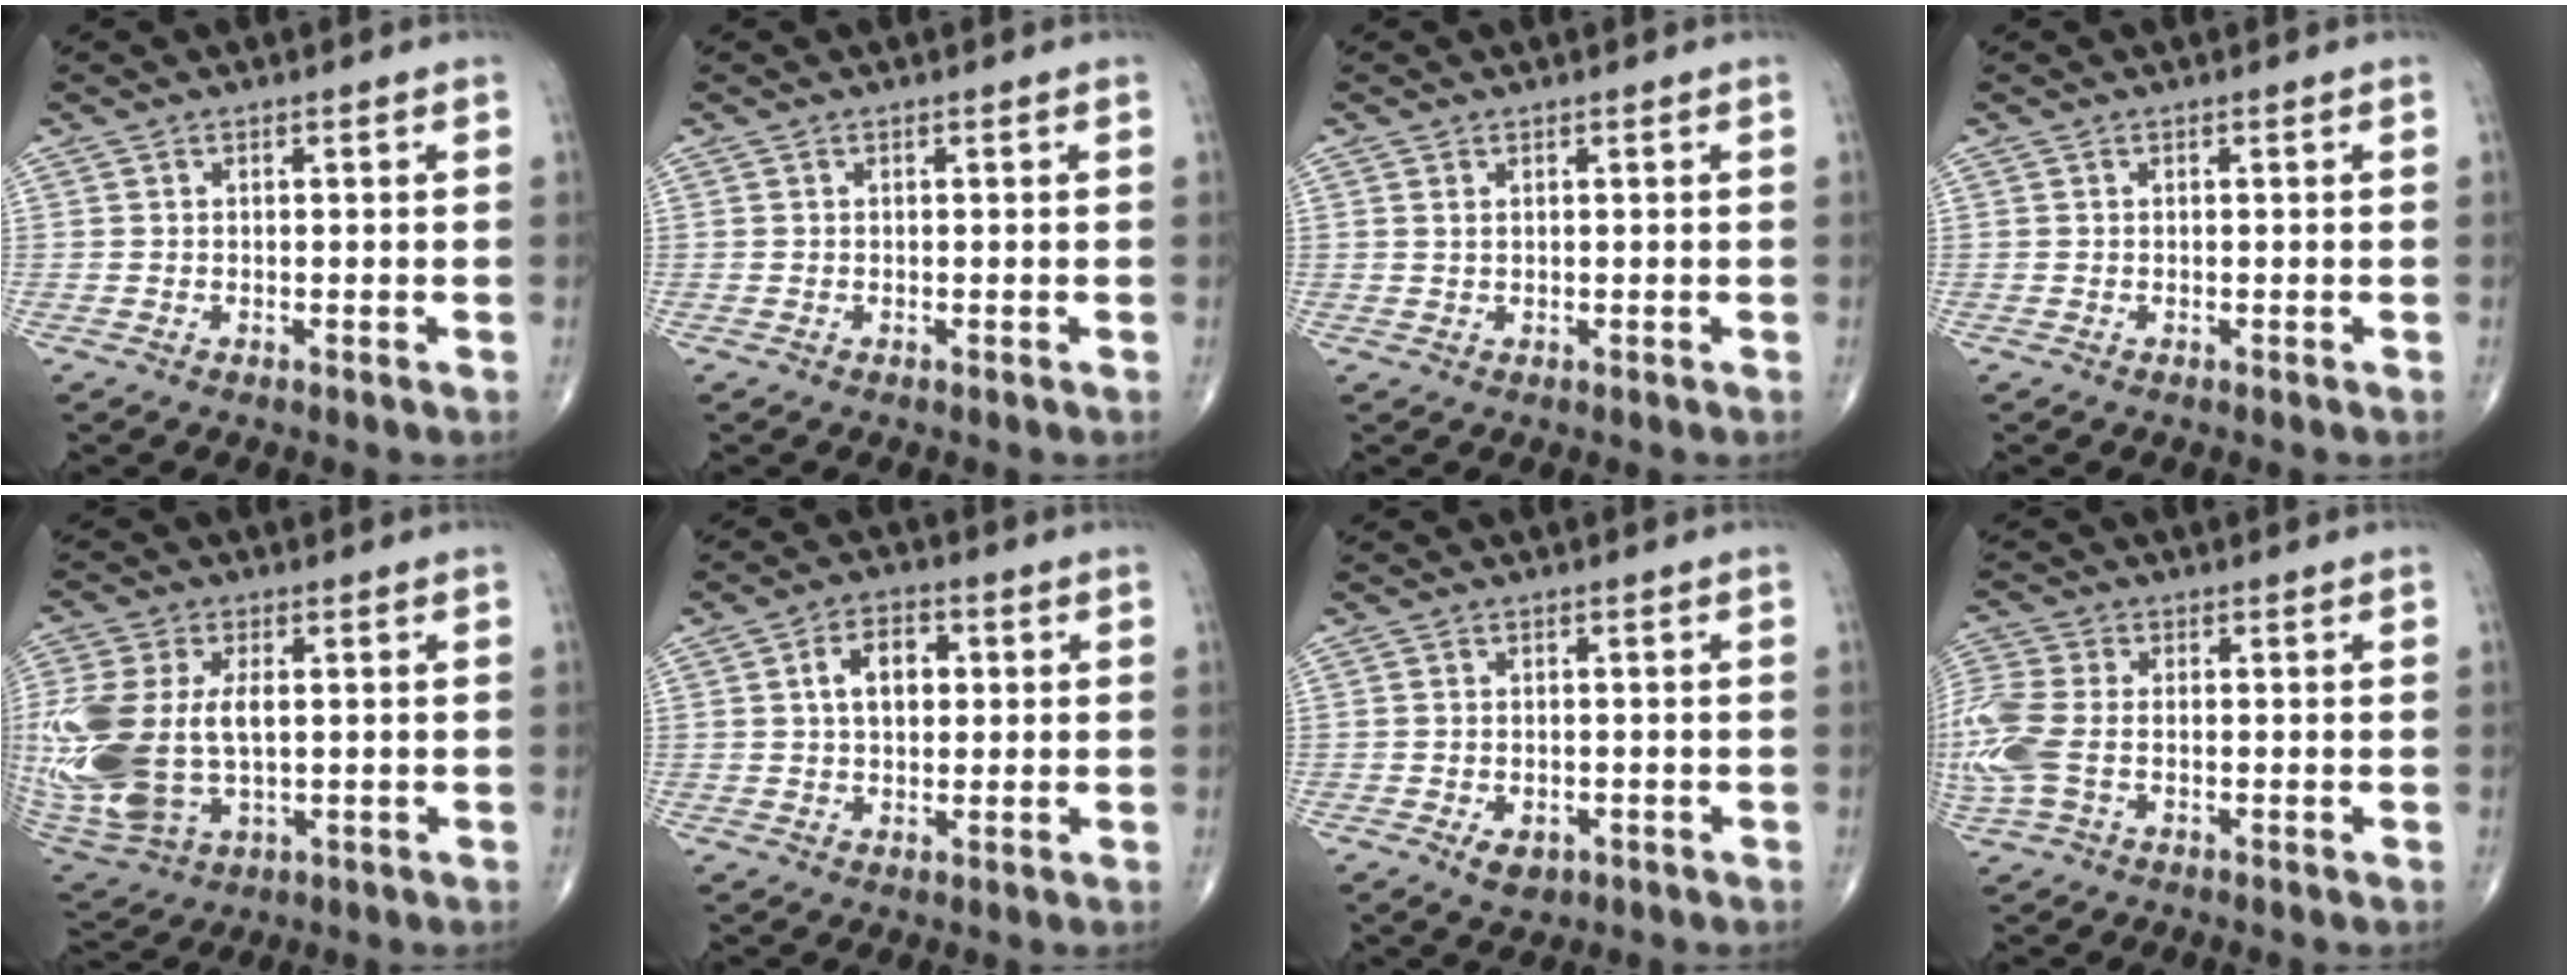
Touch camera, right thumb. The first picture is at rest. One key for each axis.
{"total": 0.0}
{"total": 0.9, "fx": 0.5, "fy": 0.5, "fz": 0.6, "tx": -0.013, "ty": 0.002, "tz": 0.012}
{"total": 0.0}
{"total": 22.4, "fx": 0.3, "fy": 13.4, "fz": 17.9, "tx": -0.433, "ty": -0.015, "tz": 0.026}
{"total": 7.2, "fx": 1.4, "fy": 4.7, "fz": 5.3, "tx": -0.072, "ty": 0.011, "tz": 0.018}
{"total": 3.3, "fx": -1.5, "fy": 2.1, "fz": 2.1, "tx": -0.024, "ty": 0.002, "tz": -0.017}
{"total": 10.8, "fx": -1.5, "fy": 6.7, "fz": 8.3, "tx": -0.233, "ty": 0.010, "tz": -0.029}